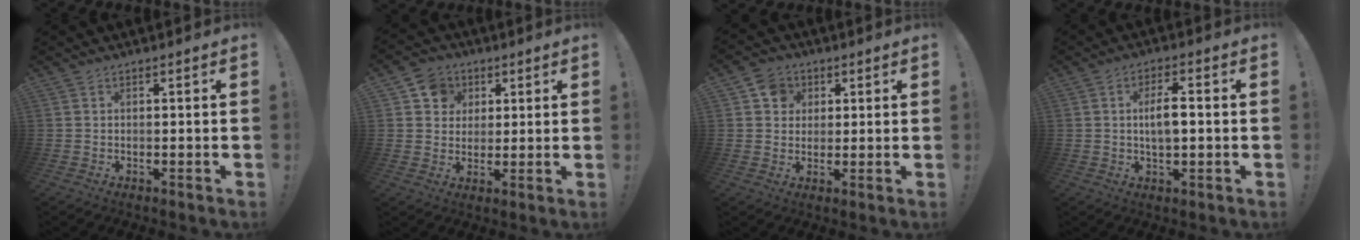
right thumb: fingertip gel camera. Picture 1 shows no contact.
{"total": 8.2, "force": [3.1, 7.3, 1.9], "torque": [-0.025, -0.019, 0.062]}
{"total": 7.1, "force": [2.3, 6.4, 2.0], "torque": [-0.027, -0.006, 0.046]}
{"total": 6.1, "force": [0.1, 2.4, 5.6], "torque": [-0.098, 0.003, -0.003]}